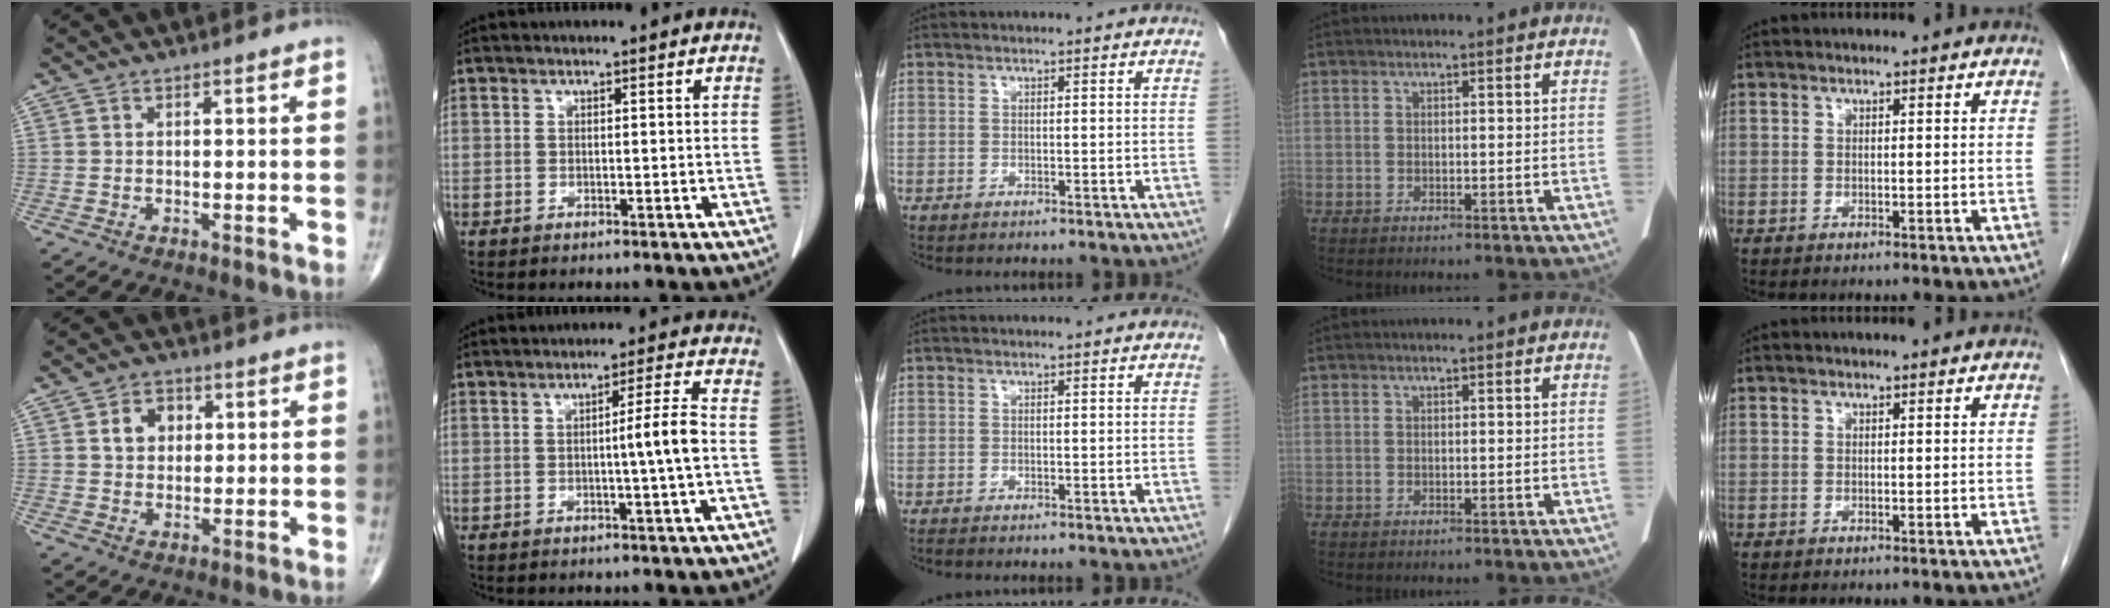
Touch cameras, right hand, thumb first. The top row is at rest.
{"thumb": {"total": 5.2, "force": [1.4, 4.1, 2.9], "torque": [-0.026, 0.002, 0.021]}, "index": {"total": 4.6, "force": [-0.7, -1.2, 4.4], "torque": [-0.065, 0.001, -0.012]}}